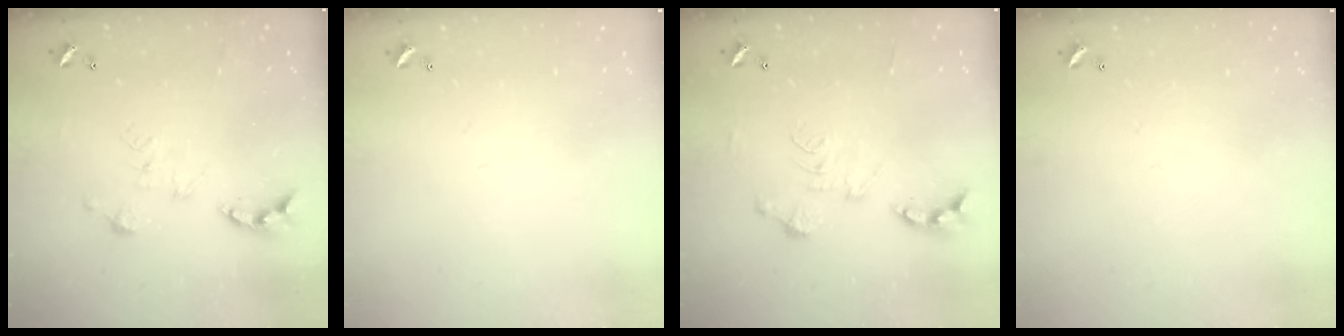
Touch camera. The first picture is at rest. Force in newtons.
{"total": 0.0}
{"total": 0.0}
{"total": 0.0}